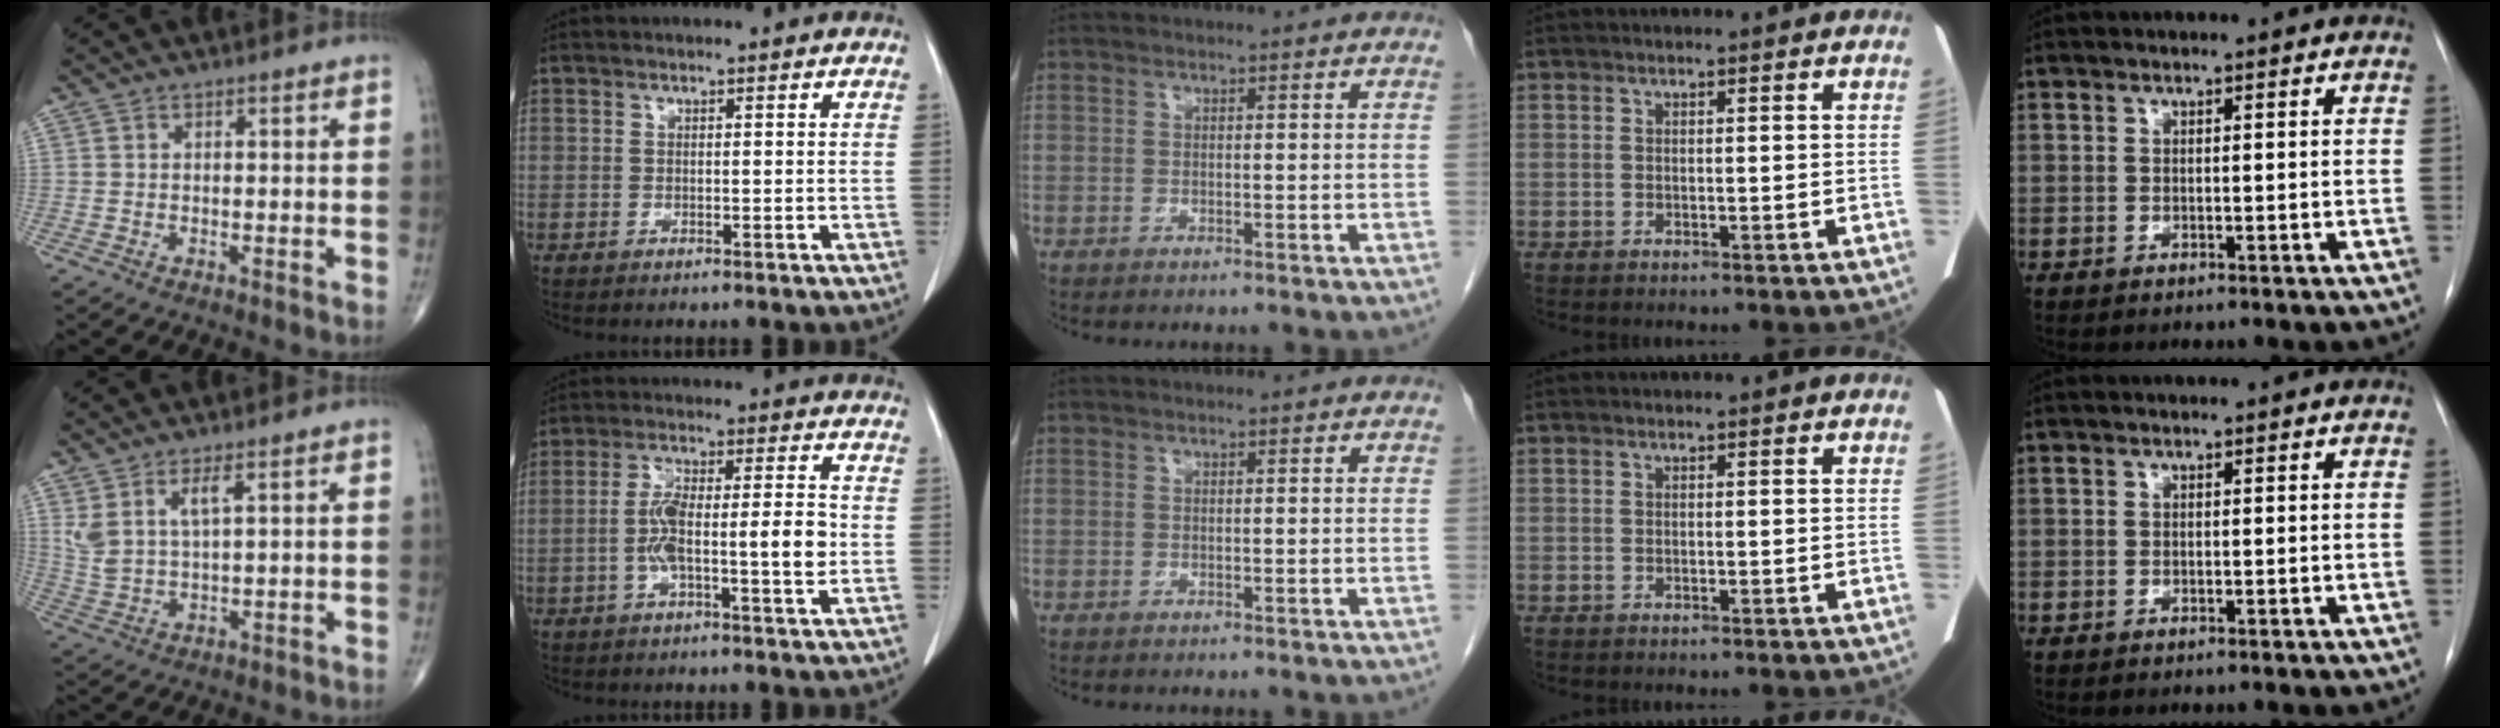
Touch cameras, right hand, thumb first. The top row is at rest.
{"thumb": {"total": 5.6, "force": [2.8, 1.5, 4.6], "torque": [-0.104, -0.018, 0.066]}, "index": {"total": 9.7, "force": [-1.5, 1.7, 9.5], "torque": [-0.170, 0.016, -0.028]}}